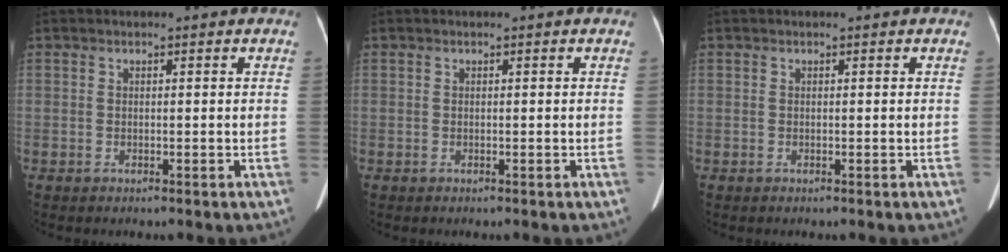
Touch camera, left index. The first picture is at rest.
{"total": 0.0}
{"total": 0.0}